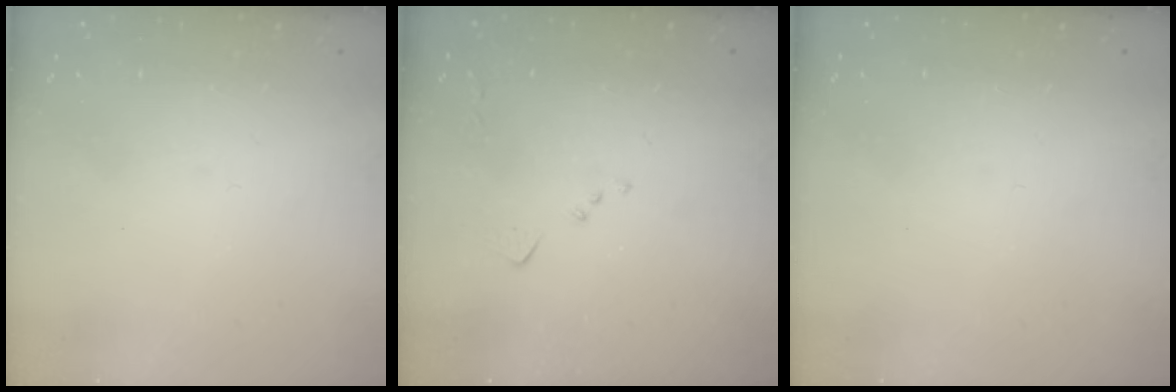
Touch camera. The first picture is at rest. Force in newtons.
{"total": 5.4, "press": 5.3, "slide": 0.7}
{"total": 0.0}